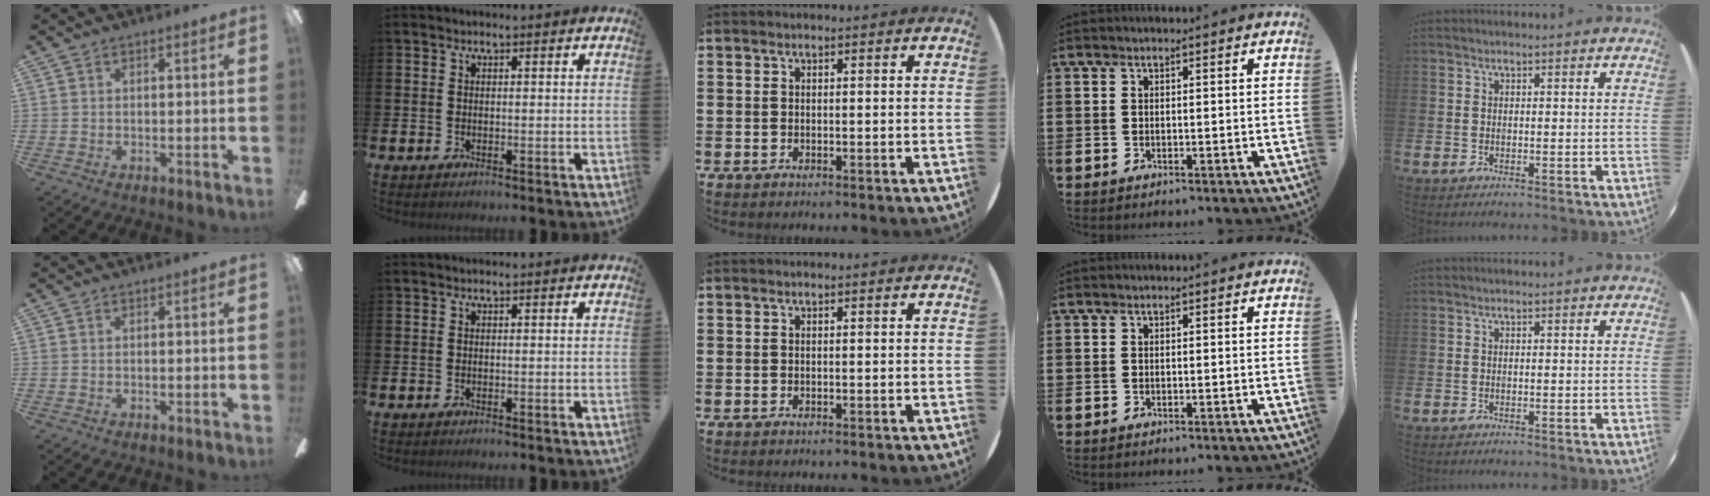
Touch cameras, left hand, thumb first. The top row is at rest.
{}